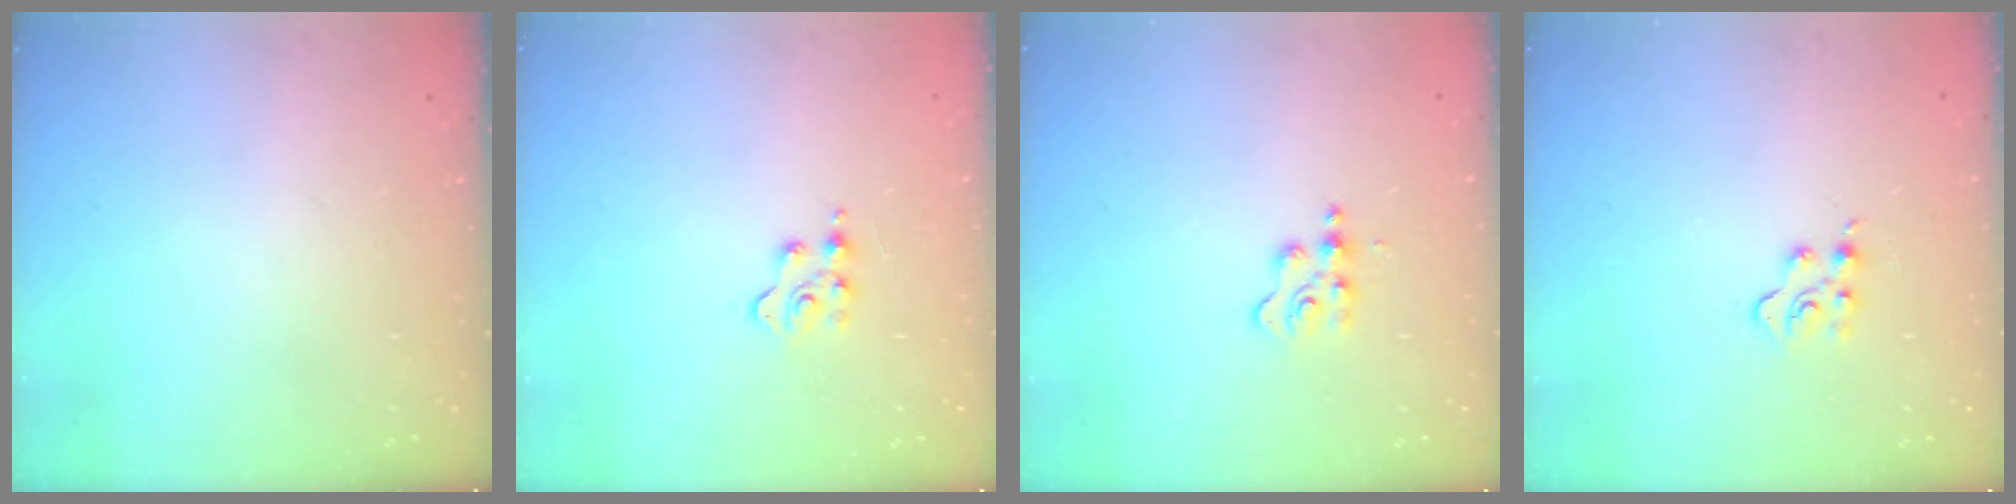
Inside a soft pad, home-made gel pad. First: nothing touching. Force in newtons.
{"total": 3.7, "press": 3.6, "slide": 0.6}
{"total": 3.4, "press": 3.3, "slide": 0.6}
{"total": 3.0, "press": 2.9, "slide": 0.3}